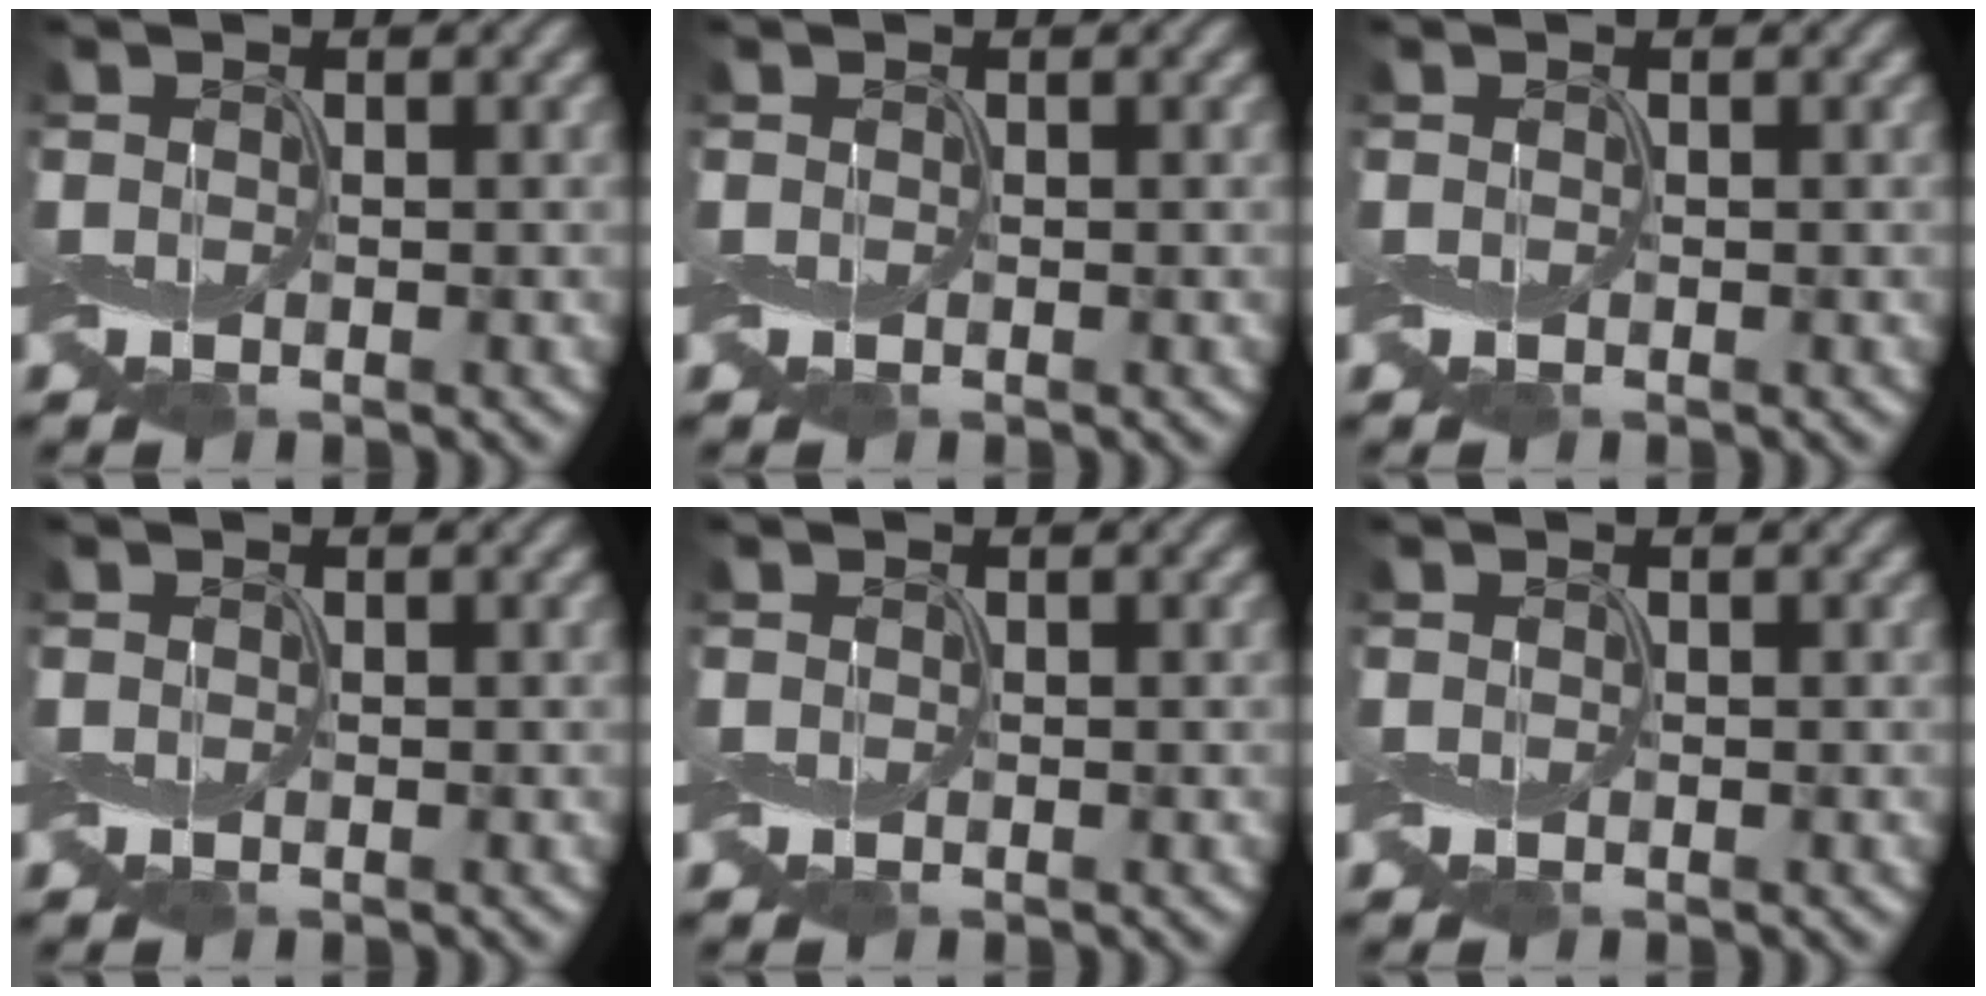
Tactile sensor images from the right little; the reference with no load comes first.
{"total": 0.0}
{"total": 0.0}
{"total": 0.0}
{"total": 0.0}
{"total": 0.0}